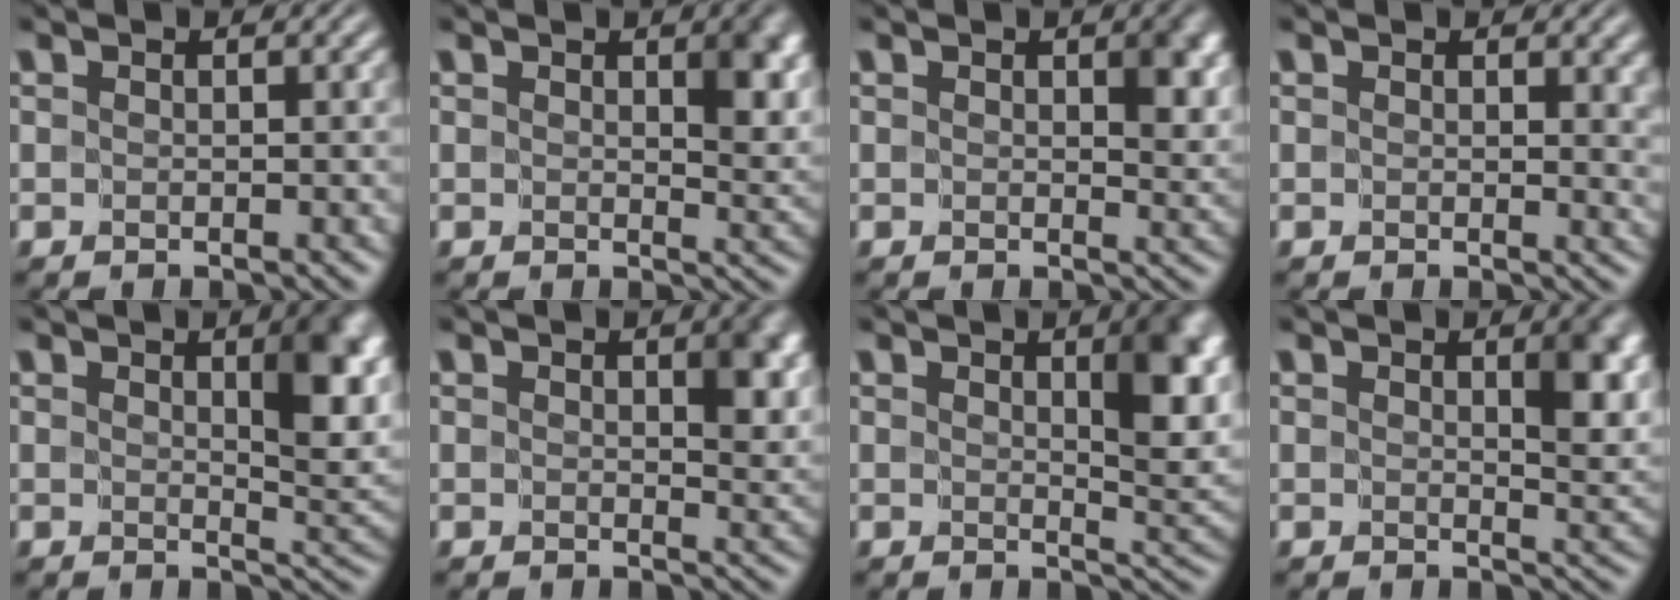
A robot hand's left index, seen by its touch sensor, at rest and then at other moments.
{"total": 3.6, "force": [1.0, 1.8, 3.0], "torque": [-0.038, -0.008, 0.020]}
{"total": 3.4, "force": [0.7, 1.9, 2.7], "torque": [-0.033, -0.006, 0.013]}
{"total": 2.9, "force": [0.8, 1.7, 2.2], "torque": [-0.020, -0.004, 0.012]}
{"total": 5.2, "force": [1.9, 1.7, 4.5], "torque": [-0.054, -0.007, 0.034]}
{"total": 3.6, "force": [0.9, 1.9, 3.0], "torque": [-0.037, -0.008, 0.018]}
{"total": 5.3, "force": [2.0, 1.7, 4.6], "torque": [-0.055, -0.008, 0.035]}
{"total": 3.4, "force": [1.3, 1.3, 2.9], "torque": [-0.036, -0.010, 0.022]}